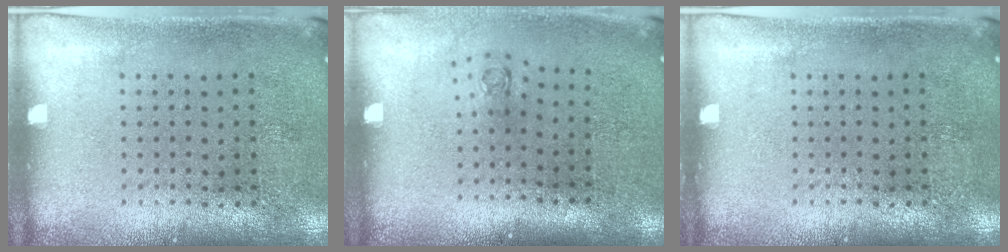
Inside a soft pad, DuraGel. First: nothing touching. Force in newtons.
{"total": 0.6, "press": 0.3, "slide": 0.6}
{"total": 0.0}